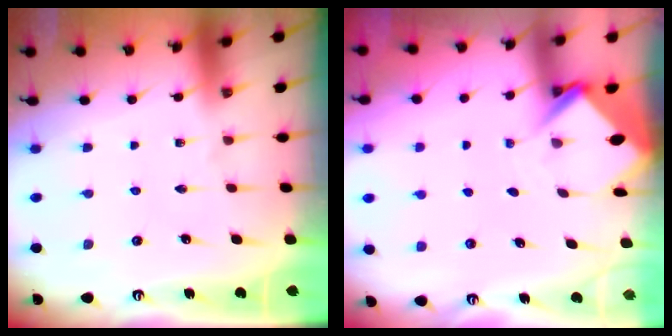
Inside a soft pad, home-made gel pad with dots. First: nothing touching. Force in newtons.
{"total": 3.8, "press": 3.8, "slide": 0.2}